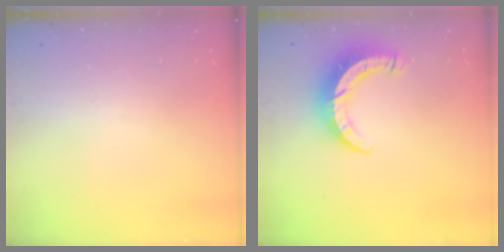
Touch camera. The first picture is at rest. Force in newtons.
{"total": 9.4, "press": 9.3, "slide": 0.9}